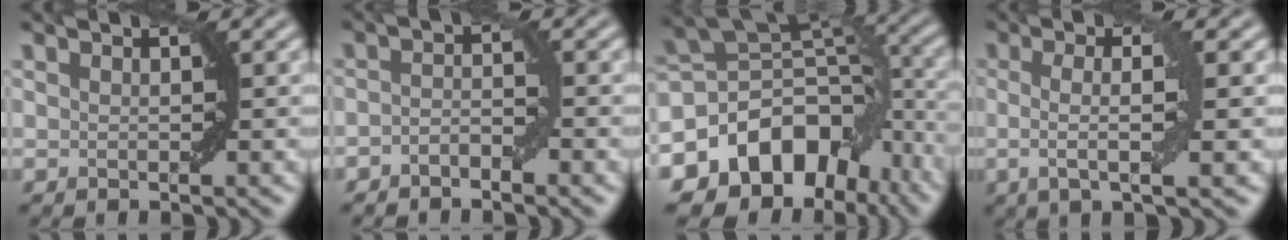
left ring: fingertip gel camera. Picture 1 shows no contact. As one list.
[{"total": 1.6, "force": [-1.0, 0.6, 1.0], "torque": [-0.021, 0.006, -0.022]}, {"total": 12.3, "force": [-6.0, 8.6, 6.5], "torque": [-0.112, 0.007, -0.105]}, {"total": 4.2, "force": [-0.2, 0.9, 4.1], "torque": [-0.075, -0.004, -0.003]}]